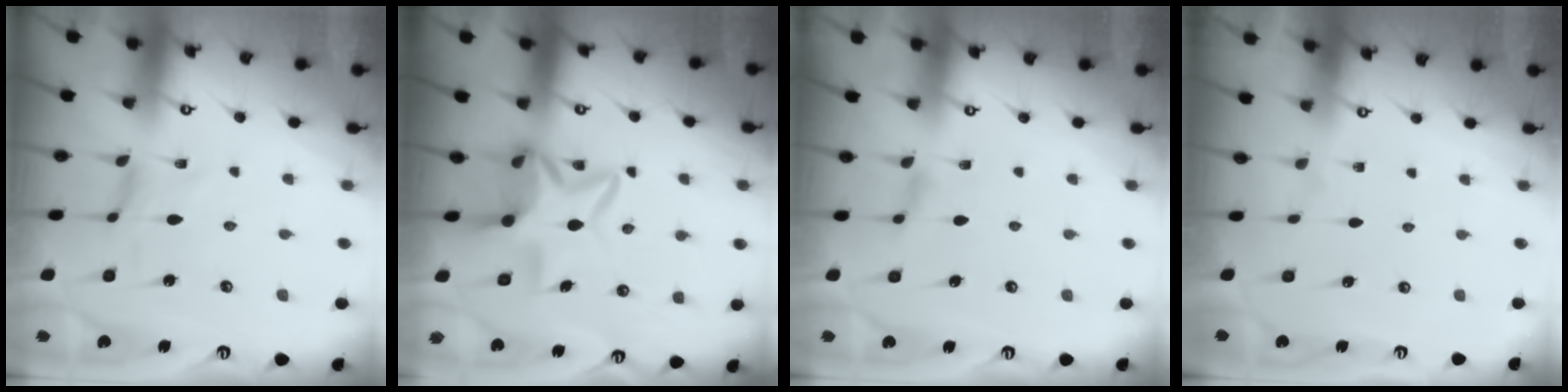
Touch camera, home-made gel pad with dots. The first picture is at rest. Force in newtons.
{"total": 9.8, "press": 9.7, "slide": 1.1}
{"total": 2.4, "press": 2.3, "slide": 0.5}
{"total": 0.0}